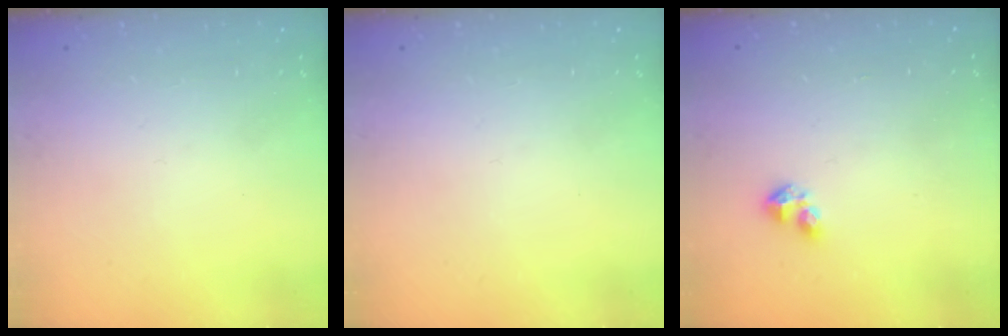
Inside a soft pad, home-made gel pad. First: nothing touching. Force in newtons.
{"total": 0.0}
{"total": 2.9, "press": 2.8, "slide": 0.6}